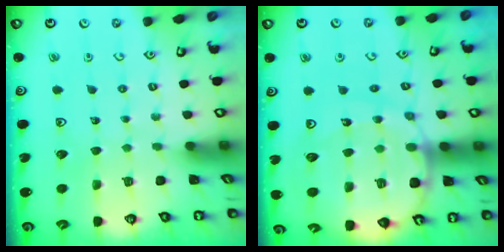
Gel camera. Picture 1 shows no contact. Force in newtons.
{"total": 16.2, "press": 16.1, "slide": 1.9}